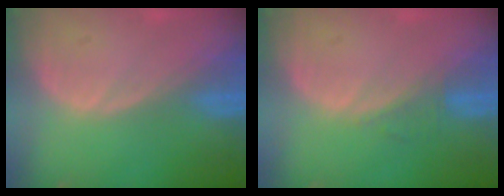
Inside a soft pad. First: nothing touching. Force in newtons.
{"total": 1.2, "press": 1.2, "slide": 0.1}